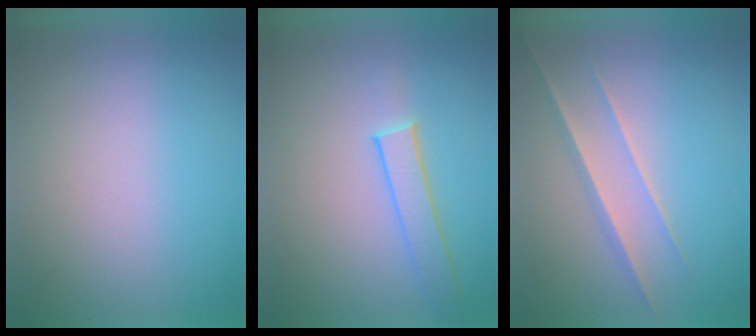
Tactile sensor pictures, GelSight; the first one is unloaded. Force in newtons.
{"total": 1.9}
{"total": 1.5}